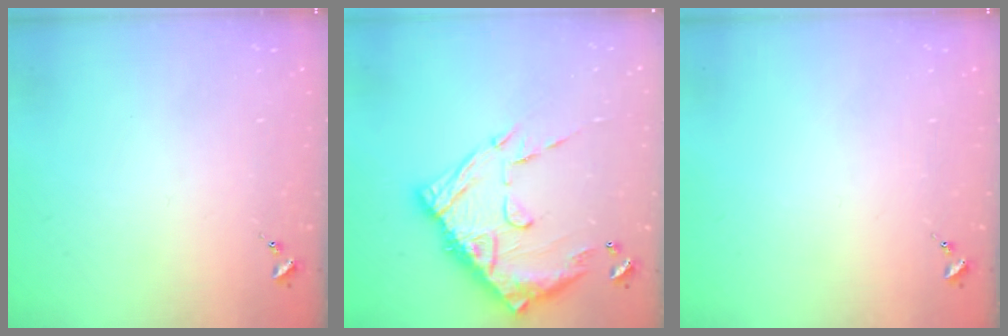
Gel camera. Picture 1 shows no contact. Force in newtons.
{"total": 17.5, "press": 17.4, "slide": 2.0}
{"total": 0.0}